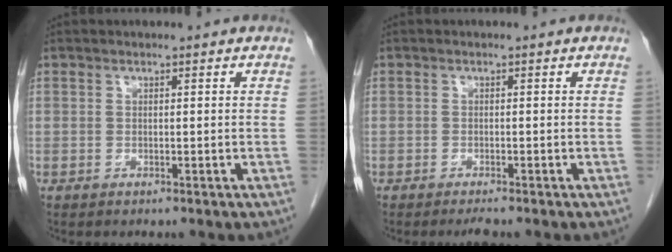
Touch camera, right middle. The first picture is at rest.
{"total": 1.4, "force": [-1.3, 0.0, 0.7], "torque": [-0.012, -0.003, -0.019]}